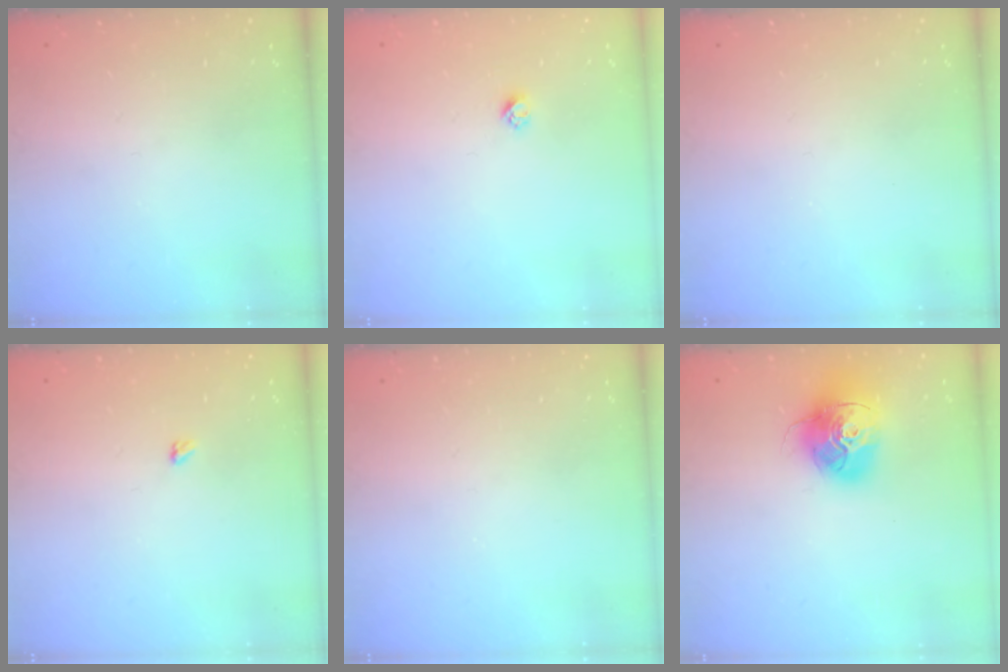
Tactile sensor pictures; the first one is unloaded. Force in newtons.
{"total": 2.4, "press": 2.4, "slide": 0.2}
{"total": 0.0}
{"total": 2.4, "press": 2.4, "slide": 0.4}
{"total": 0.0}
{"total": 17.2, "press": 17.1, "slide": 2.0}